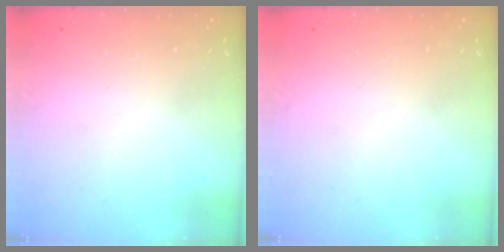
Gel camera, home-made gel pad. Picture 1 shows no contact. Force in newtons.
{"total": 0.0}